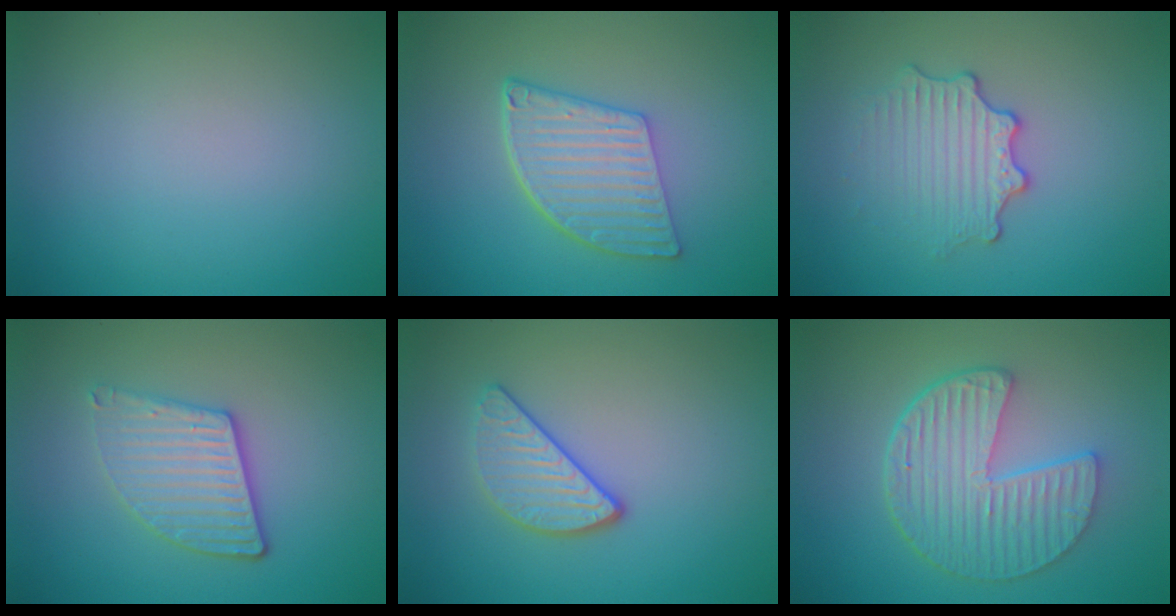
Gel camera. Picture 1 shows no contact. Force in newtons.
{"total": 5.7, "press": 4.2, "slide": 3.9}
{"total": 3.0, "press": 2.6, "slide": 1.5}
{"total": 3.8, "press": 3.2, "slide": 2.0}
{"total": 3.0, "press": 2.6, "slide": 1.3}
{"total": 6.5, "press": 4.8, "slide": 4.4}